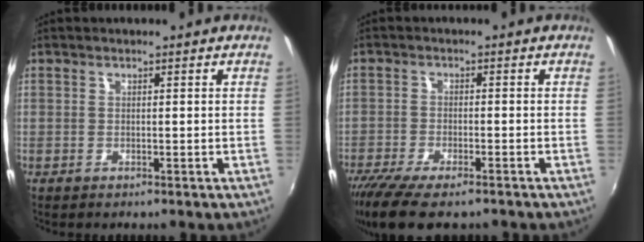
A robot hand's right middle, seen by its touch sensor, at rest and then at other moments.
{"total": 11.3, "force": [-8.8, 3.0, 6.5], "torque": [-0.150, -0.044, -0.155]}